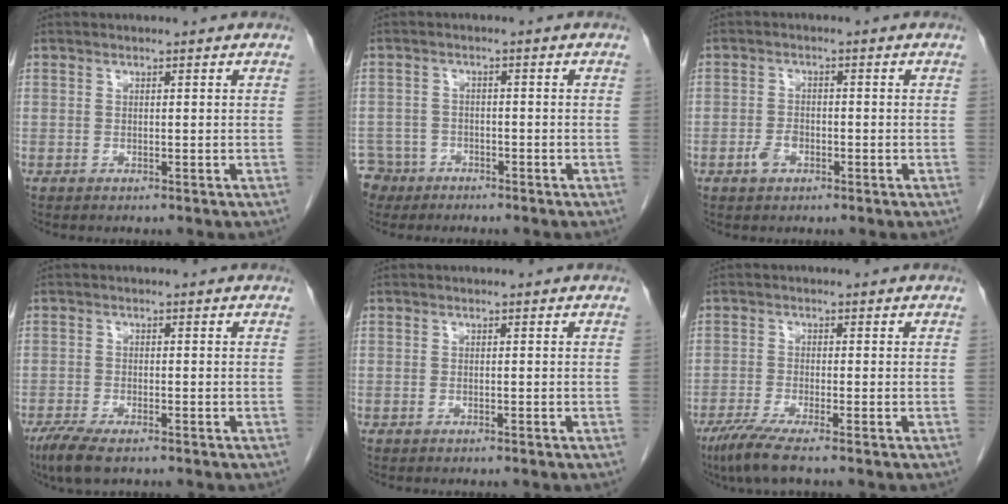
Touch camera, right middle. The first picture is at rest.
{"total": 5.3, "force": [-3.9, 3.6, -0.4], "torque": [0.003, 0.003, -0.069]}
{"total": 2.6, "force": [-1.3, 1.6, 1.7], "torque": [-0.035, 0.003, -0.022]}
{"total": 5.1, "force": [-3.6, 1.3, 3.4], "torque": [-0.070, -0.013, -0.061]}
{"total": 0.0}
{"total": 4.9, "force": [-3.5, -0.2, 3.5], "torque": [-0.070, -0.016, -0.071]}